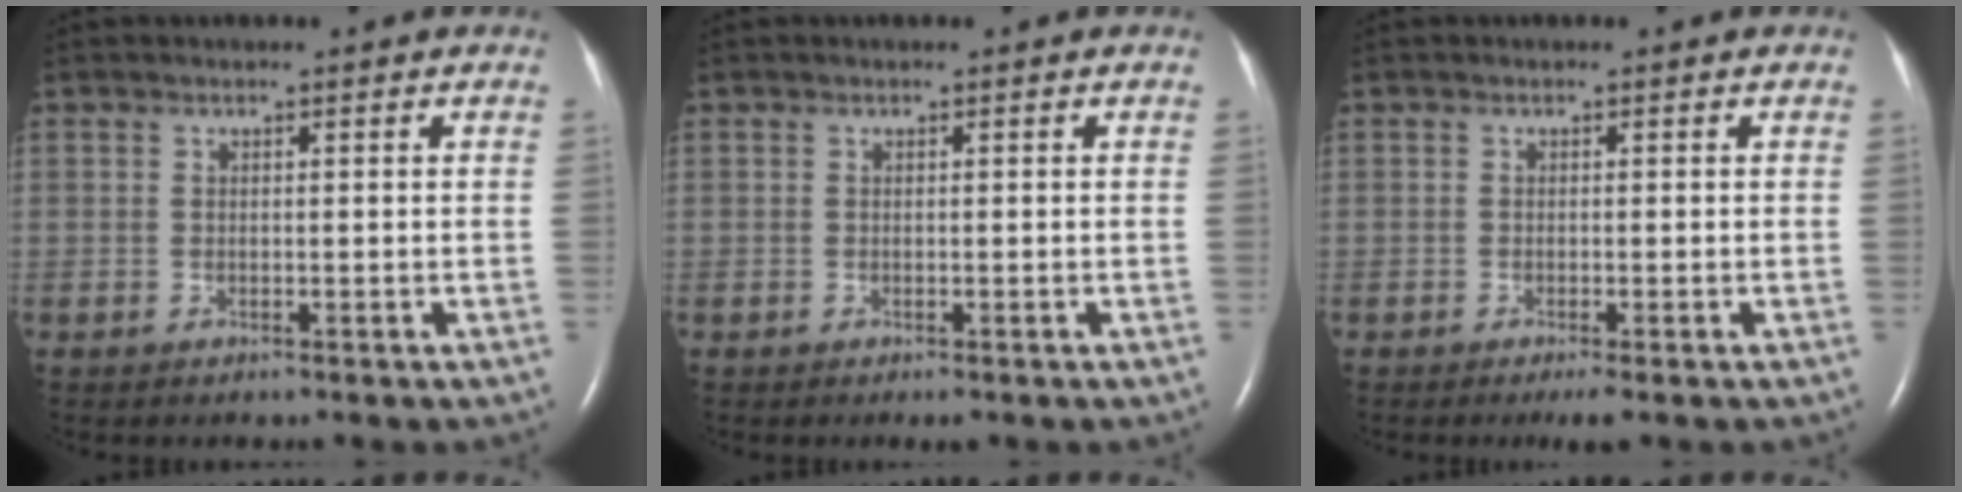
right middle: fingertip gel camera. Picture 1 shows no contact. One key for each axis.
{"total": 0.6, "fx": -0.4, "fy": 0.1, "fz": 0.4, "tx": -0.008, "ty": -0.003, "tz": -0.003}
{"total": 1.7, "fx": -1.1, "fy": 0.1, "fz": 1.4, "tx": -0.021, "ty": -0.006, "tz": -0.016}